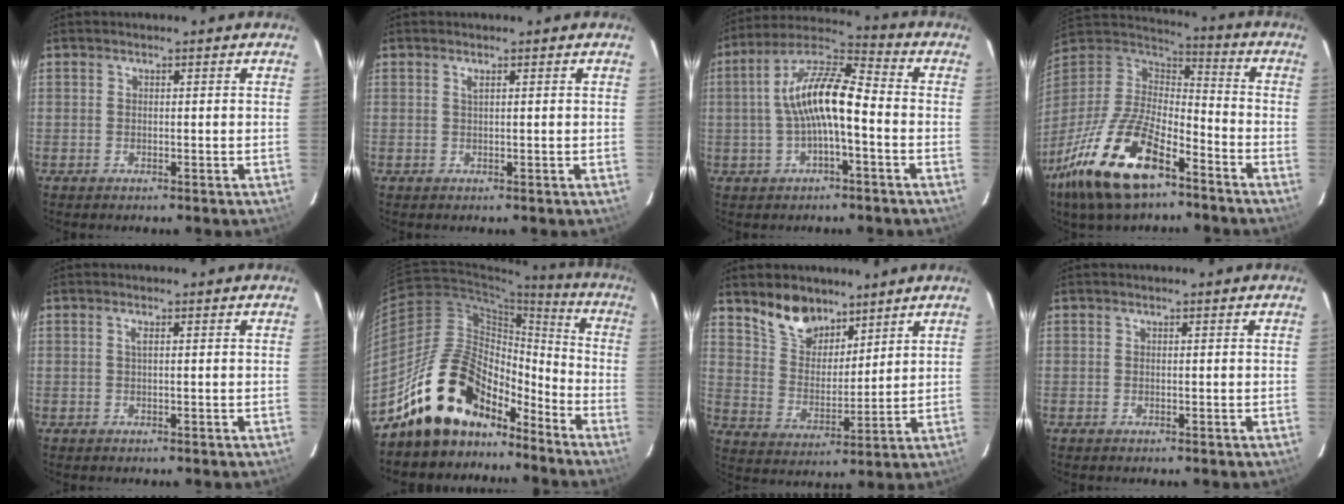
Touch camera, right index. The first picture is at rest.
{"total": 0.6, "force": [0.5, -0.1, 0.4], "torque": [-0.007, 0.003, 0.008]}
{"total": 12.2, "force": [-1.6, 3.5, 11.6], "torque": [-0.220, 0.023, -0.032]}
{"total": 22.9, "force": [-13.8, 9.2, 15.8], "torque": [-0.332, -0.031, -0.255]}
{"total": 0.7, "force": [0.3, -0.1, 0.6], "torque": [-0.010, 0.003, 0.004]}
{"total": 19.1, "force": [-14.2, 9.8, 8.0], "torque": [-0.145, 0.036, -0.231]}
{"total": 10.0, "force": [7.6, 5.2, 3.8], "torque": [-0.072, 0.011, 0.148]}
{"total": 0.0}